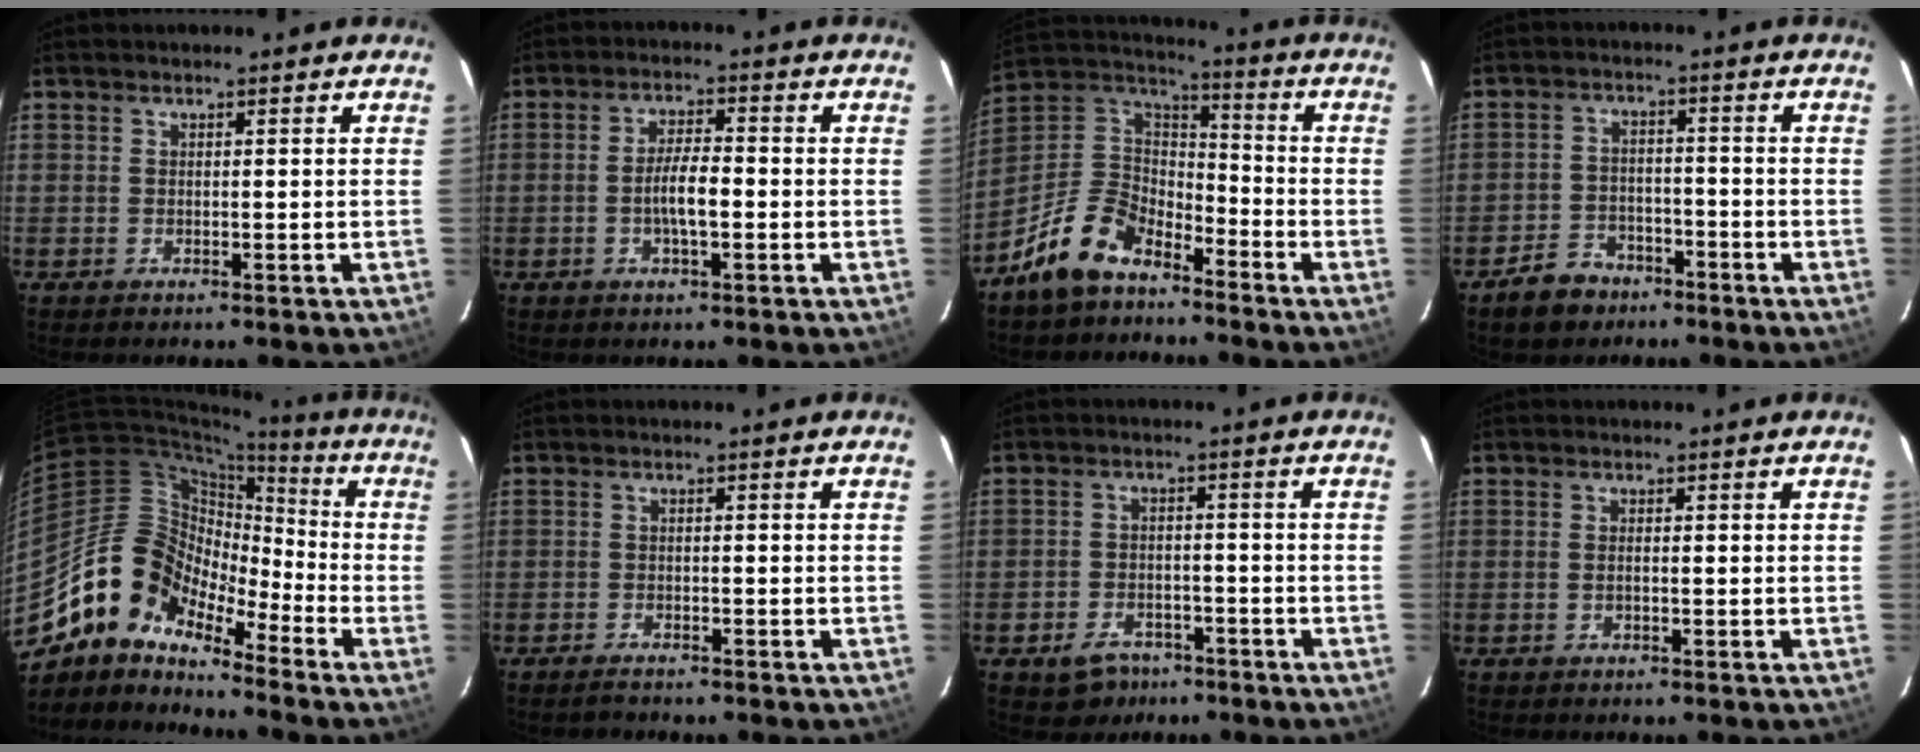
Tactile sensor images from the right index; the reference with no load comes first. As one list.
[{"total": 5.5, "force": [-1.3, 1.3, 5.2], "torque": [-0.098, 0.005, -0.022]}, {"total": 14.2, "force": [-10.0, 7.1, 7.1], "torque": [-0.169, 0.024, -0.185]}, {"total": 7.0, "force": [-4.9, 4.6, 1.9], "torque": [-0.057, 0.018, -0.071]}, {"total": 12.8, "force": [-9.9, 6.4, 4.9], "torque": [-0.082, 0.026, -0.206]}, {"total": 1.8, "force": [-1.7, 0.5, 0.5], "torque": [-0.016, -0.001, -0.030]}, {"total": 6.6, "force": [-4.4, 4.4, 2.2], "torque": [-0.064, 0.011, -0.057]}, {"total": 0.9, "force": [-0.2, 0.3, 0.9], "torque": [-0.020, 0.002, -0.005]}]